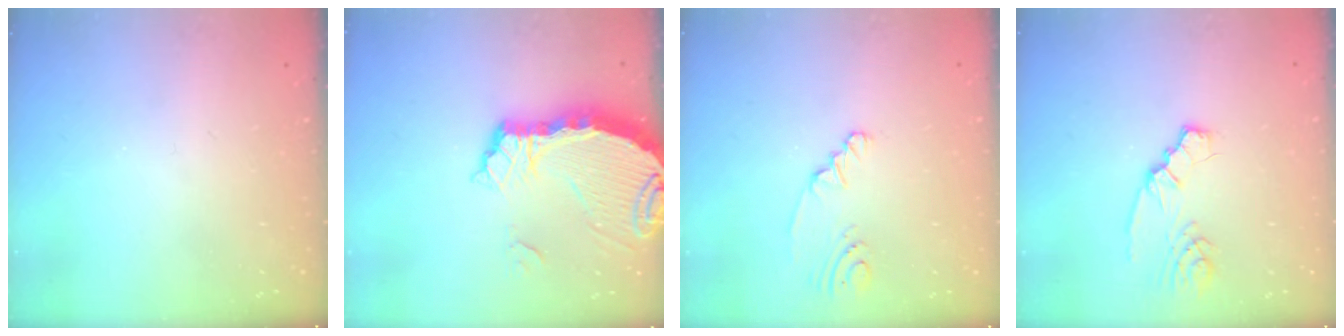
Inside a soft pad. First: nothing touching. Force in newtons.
{"total": 7.3, "press": 7.3, "slide": 0.8}
{"total": 2.6, "press": 2.6, "slide": 0.6}
{"total": 2.8, "press": 2.7, "slide": 0.6}